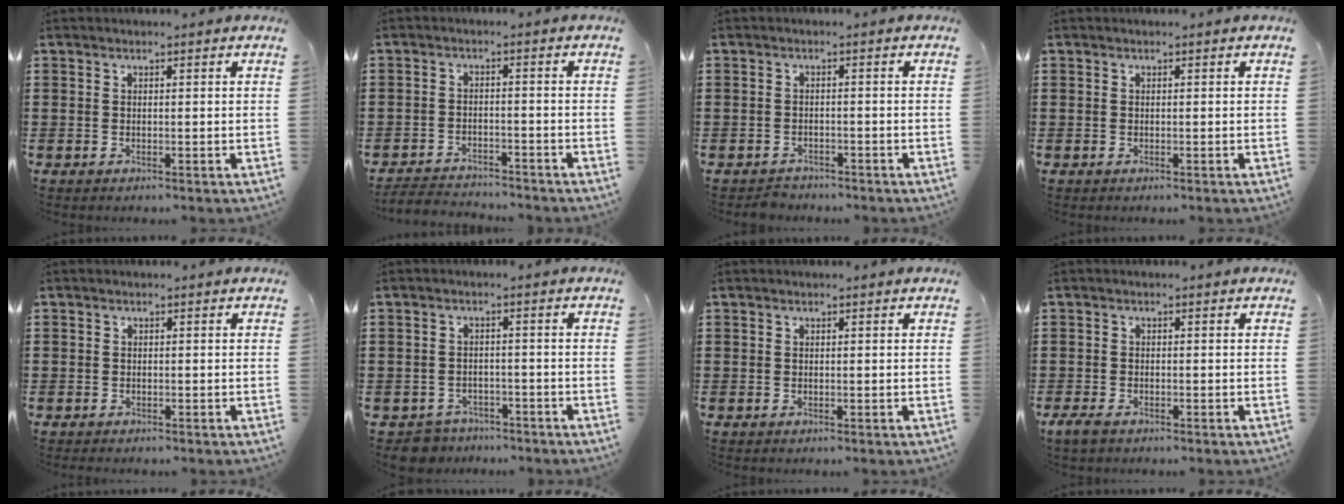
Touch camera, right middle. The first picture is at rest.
{"total": 3.1, "force": [-3.1, 0.3, 0.2], "torque": [-0.010, -0.001, -0.066]}
{"total": 1.4, "force": [-1.4, 0.4, 0.0], "torque": [-0.006, -0.001, -0.030]}
{"total": 0.0}
{"total": 0.7, "force": [-0.5, 0.4, 0.0], "torque": [-0.001, 0.000, -0.012]}
{"total": 3.4, "force": [-3.3, 0.8, -0.2], "torque": [-0.014, -0.004, -0.074]}
{"total": 0.0}
{"total": 1.7, "force": [-1.1, 0.7, 1.1], "torque": [-0.037, -0.007, -0.026]}